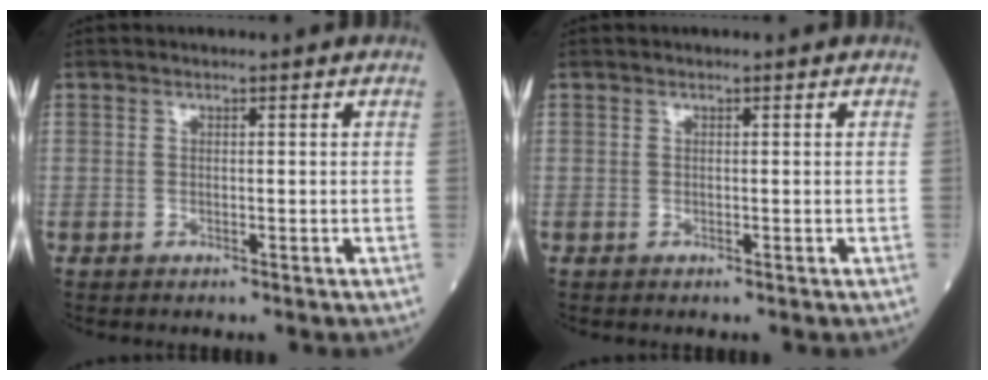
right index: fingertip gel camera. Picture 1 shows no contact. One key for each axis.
{"total": 0.0}